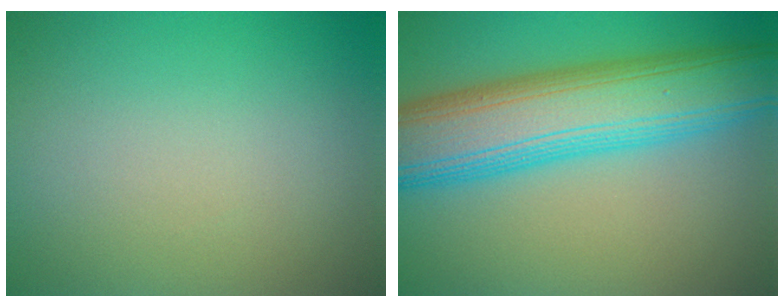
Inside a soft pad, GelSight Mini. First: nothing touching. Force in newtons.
{"total": 11.2, "press": 11.2, "slide": 0.4}